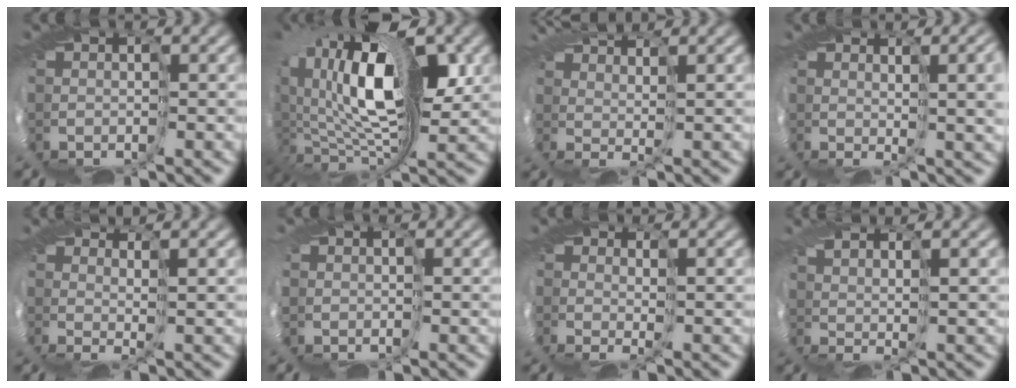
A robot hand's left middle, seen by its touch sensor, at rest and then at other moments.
{"total": 15.0, "force": [3.7, 7.7, 12.3], "torque": [-0.230, -0.006, 0.080]}
{"total": 2.8, "force": [2.5, -1.0, 0.8], "torque": [-0.025, 0.006, 0.040]}
{"total": 6.8, "force": [1.9, 2.4, 6.1], "torque": [-0.078, 0.012, 0.037]}
{"total": 1.6, "force": [1.2, -0.9, 0.7], "torque": [-0.010, 0.002, 0.021]}
{"total": 1.5, "force": [-0.2, 1.4, 0.2], "torque": [-0.013, -0.011, 0.002]}
{"total": 1.3, "force": [0.4, 0.5, 1.1], "torque": [-0.029, 0.001, 0.004]}
{"total": 2.3, "force": [1.9, -1.0, 0.7], "torque": [-0.021, 0.001, 0.035]}